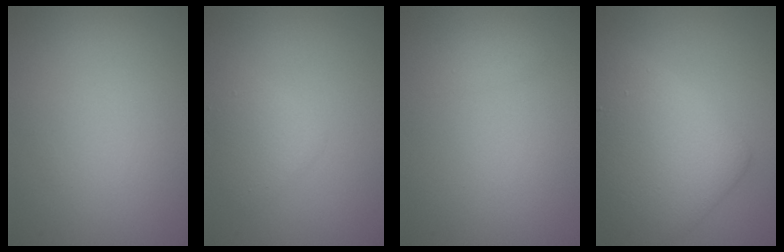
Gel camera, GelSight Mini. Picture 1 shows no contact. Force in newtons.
{"total": 1.8, "press": 1.8, "slide": 0.1}
{"total": 0.7, "press": 0.7, "slide": 0.0}
{"total": 7.5, "press": 7.5, "slide": 0.2}